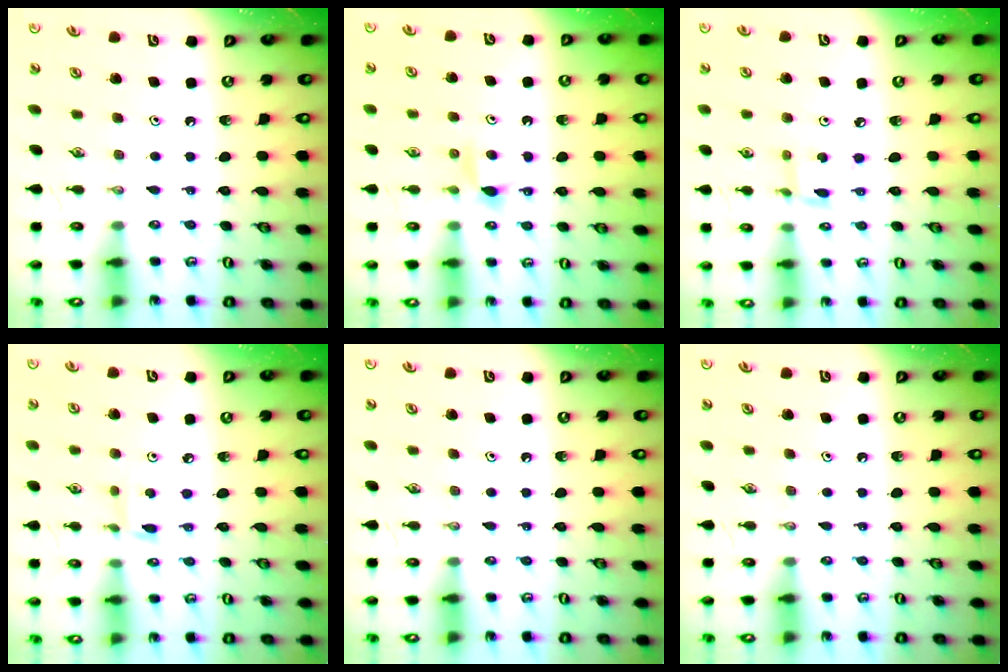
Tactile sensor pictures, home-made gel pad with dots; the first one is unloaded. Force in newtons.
{"total": 5.5, "press": 5.4, "slide": 0.7}
{"total": 2.4, "press": 2.4, "slide": 0.1}
{"total": 2.7, "press": 2.7, "slide": 0.3}
{"total": 0.0}
{"total": 0.0}